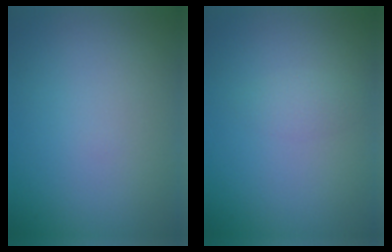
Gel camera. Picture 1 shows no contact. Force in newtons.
{"total": 1.2, "press": 1.2, "slide": 0.1}